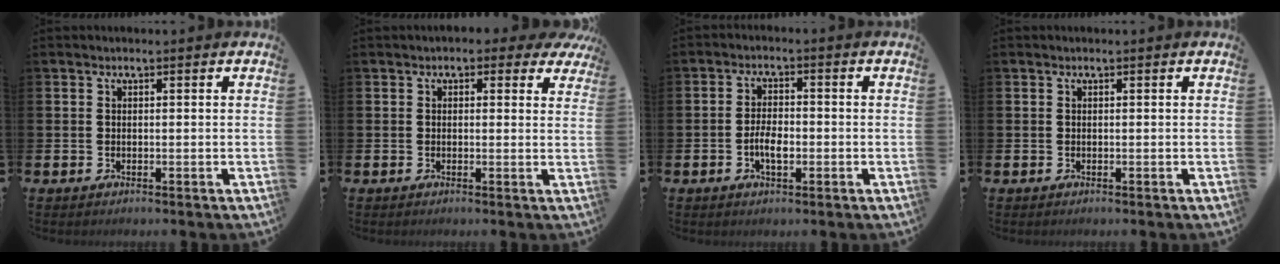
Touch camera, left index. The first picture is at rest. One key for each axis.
{"total": 1.5, "fx": 1.0, "fy": 1.1, "fz": 0.6, "tx": -0.007, "ty": 0.004, "tz": 0.013}
{"total": 3.4, "fx": -0.9, "fy": 1.6, "fz": 2.8, "tx": -0.042, "ty": 0.002, "tz": -0.020}
{"total": 0.0}